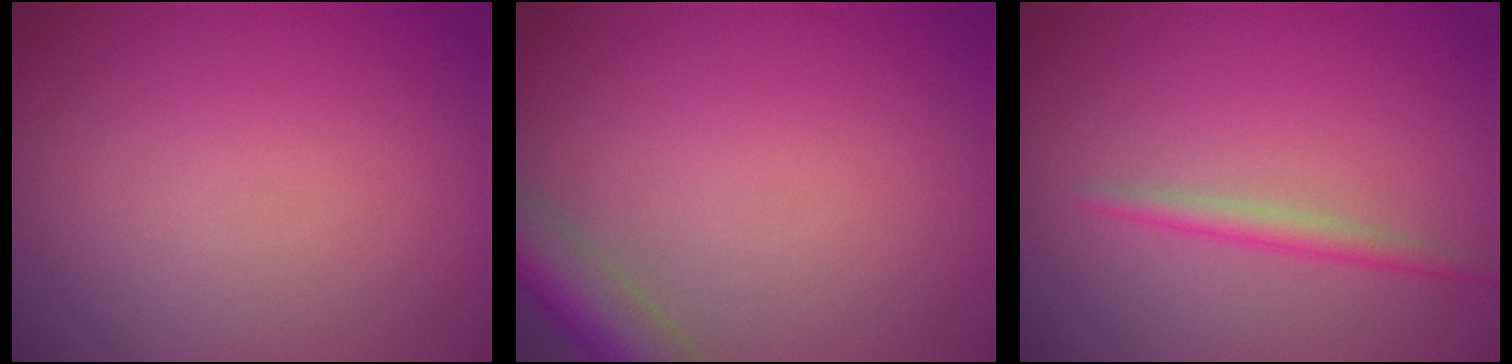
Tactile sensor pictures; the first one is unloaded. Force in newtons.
{"total": 4.6, "press": 4.6, "slide": 0.3}
{"total": 1.8, "press": 1.7, "slide": 0.1}